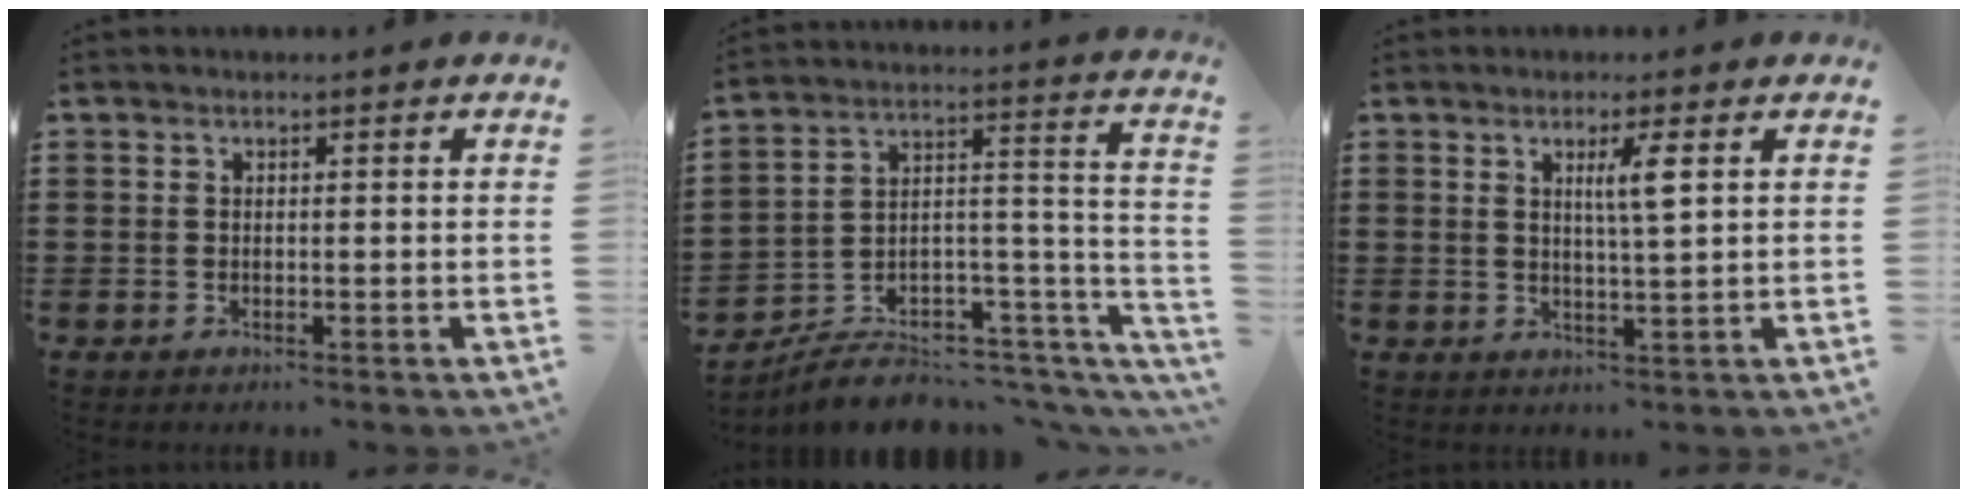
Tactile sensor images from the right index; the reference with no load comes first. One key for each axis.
{"total": 6.2, "fx": -5.4, "fy": 2.6, "fz": 1.7, "tx": -0.020, "ty": 0.011, "tz": -0.099}
{"total": 3.7, "fx": 1.3, "fy": 0.2, "fz": 3.5, "tx": -0.071, "ty": 0.000, "tz": 0.018}